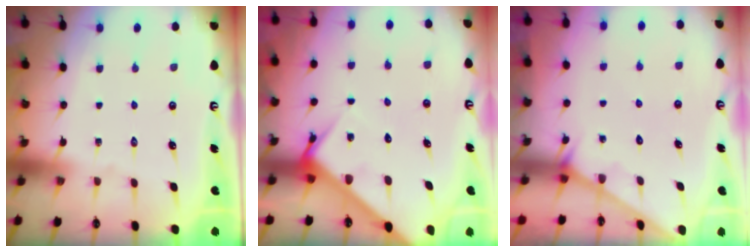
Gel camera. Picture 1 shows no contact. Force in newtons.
{"total": 5.3, "press": 5.3, "slide": 0.4}
{"total": 2.1, "press": 2.1, "slide": 0.2}